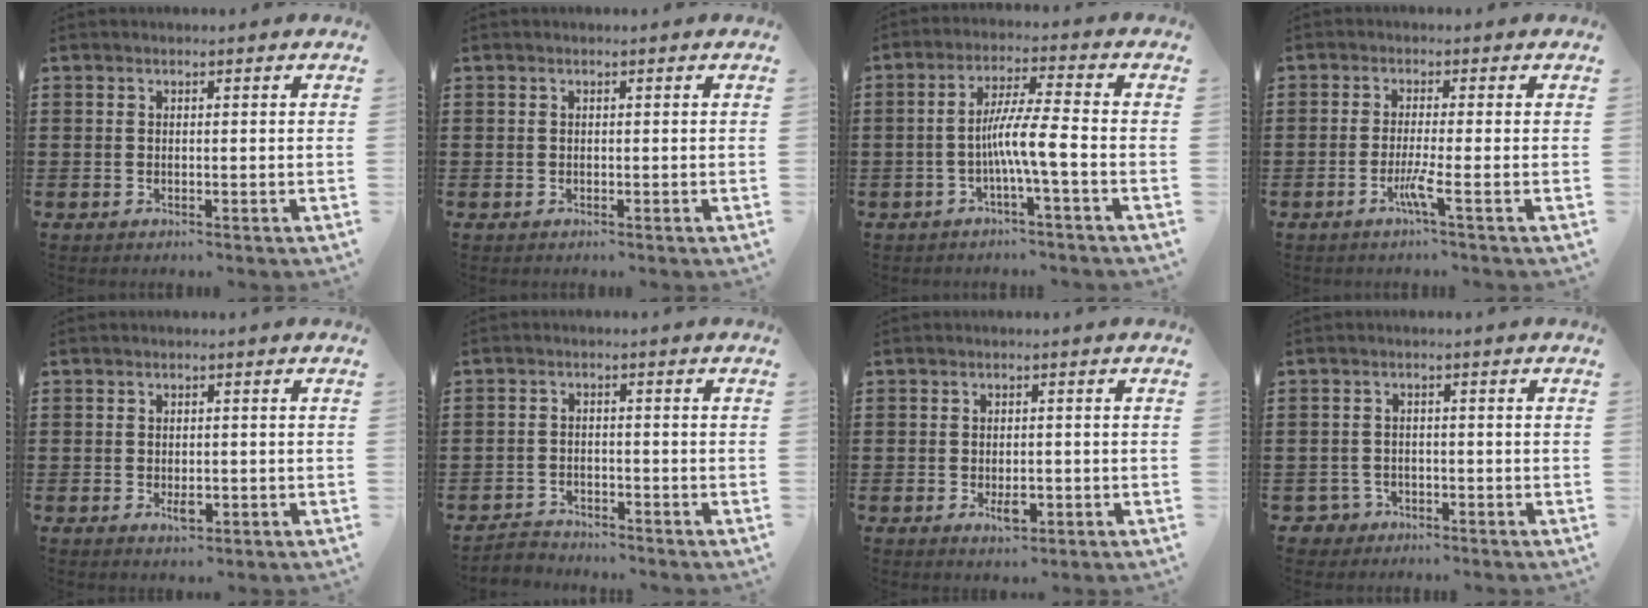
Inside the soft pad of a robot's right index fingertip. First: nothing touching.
{"total": 0.0}
{"total": 7.0, "force": [-2.1, 0.0, 6.7], "torque": [-0.116, 0.002, -0.040]}
{"total": 3.6, "force": [-1.6, -0.5, 3.1], "torque": [-0.060, -0.014, -0.033]}
{"total": 1.8, "force": [-0.4, 0.9, 1.5], "torque": [-0.029, -0.001, -0.007]}
{"total": 2.3, "force": [-2.3, 0.5, -0.2], "torque": [-0.005, 0.000, -0.051]}
{"total": 2.6, "force": [-0.7, 1.3, 2.2], "torque": [-0.040, 0.001, -0.012]}
{"total": 2.0, "force": [-1.6, 1.2, 0.1], "torque": [-0.009, 0.002, -0.036]}